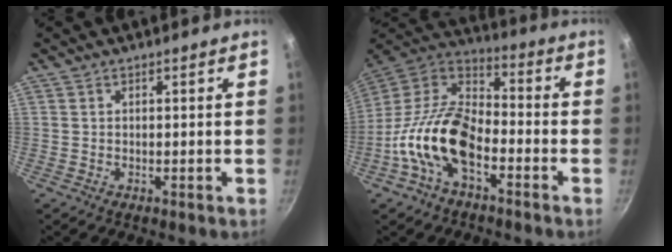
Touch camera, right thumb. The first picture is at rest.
{"total": 17.1, "force": [-6.2, 9.5, 12.9], "torque": [-0.222, 0.051, -0.137]}